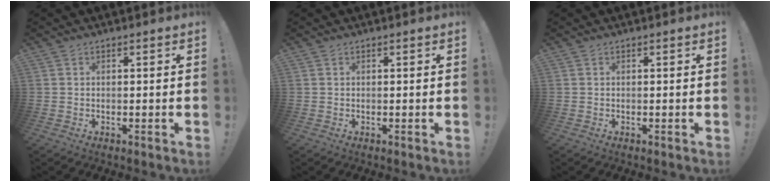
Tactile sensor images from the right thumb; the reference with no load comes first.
{"total": 0.0}
{"total": 0.0}